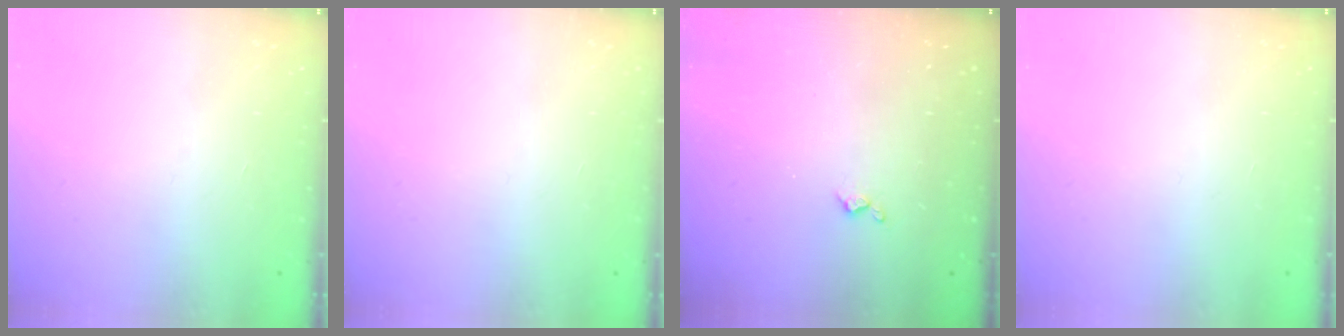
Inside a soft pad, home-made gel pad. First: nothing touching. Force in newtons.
{"total": 0.0}
{"total": 3.1, "press": 3.1, "slide": 0.7}
{"total": 0.0}